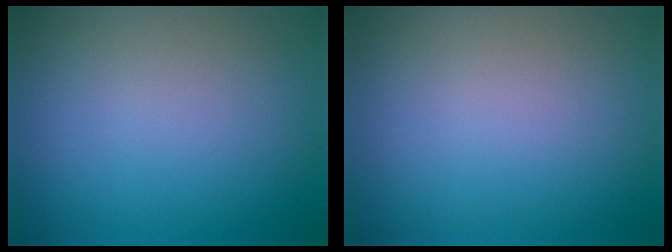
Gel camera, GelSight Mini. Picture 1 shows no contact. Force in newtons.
{"total": 0.0}